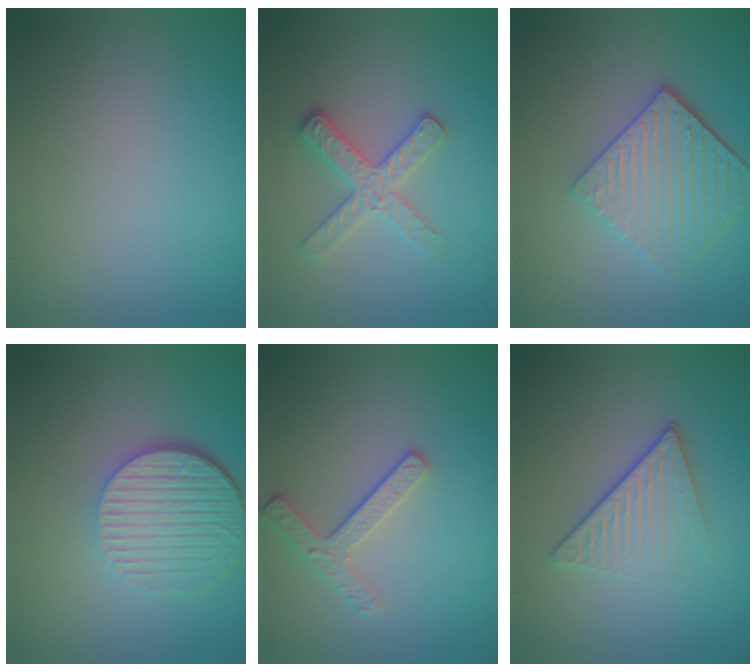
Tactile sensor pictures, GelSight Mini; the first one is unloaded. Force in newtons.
{"total": 2.9, "press": 2.8, "slide": 0.8}
{"total": 4.5, "press": 3.7, "slide": 2.5}
{"total": 5.8, "press": 4.1, "slide": 4.1}
{"total": 2.5, "press": 2.2, "slide": 1.1}
{"total": 4.1, "press": 2.9, "slide": 2.9}